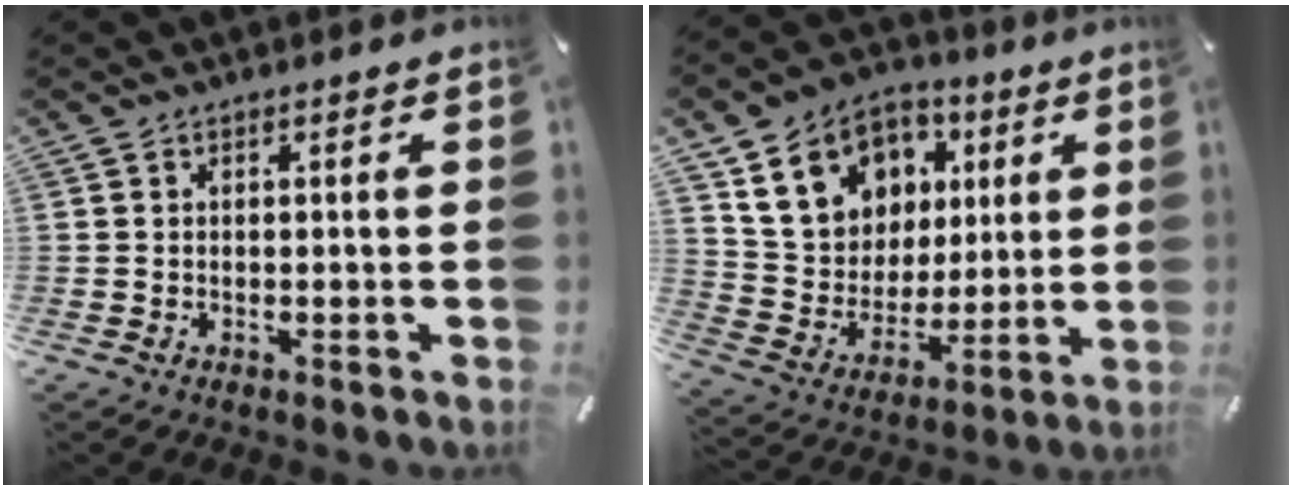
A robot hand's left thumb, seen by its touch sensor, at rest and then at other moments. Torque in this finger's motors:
{"motor_torque": [2.51, 2.50, 1.41, -1.36, 0.13]}